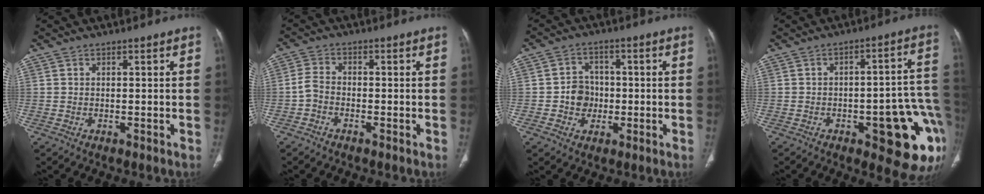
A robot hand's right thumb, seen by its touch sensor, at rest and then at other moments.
{"total": 2.9, "force": [-1.3, 1.8, 1.9], "torque": [-0.042, 0.014, -0.033]}
{"total": 5.6, "force": [-0.9, 5.1, 2.2], "torque": [-0.007, 0.012, -0.020]}
{"total": 17.7, "force": [-6.0, 5.9, 15.6], "torque": [-0.136, 0.036, -0.061]}